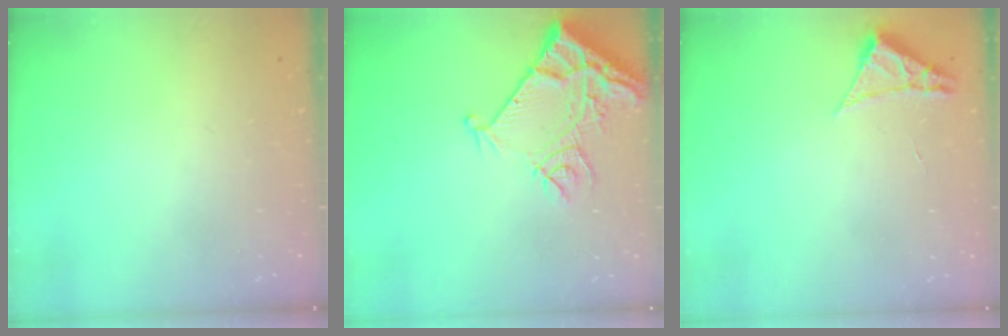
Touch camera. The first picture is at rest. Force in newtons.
{"total": 12.6, "press": 12.5, "slide": 1.5}
{"total": 2.3, "press": 2.3, "slide": 0.4}